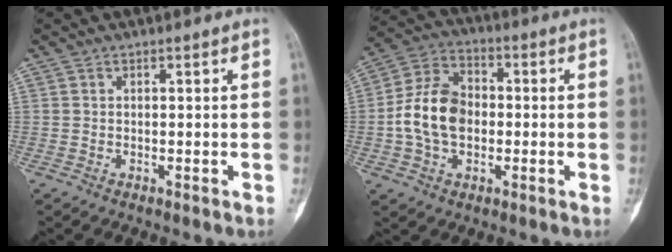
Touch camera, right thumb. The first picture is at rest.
{"total": 12.2, "force": [-1.0, 8.4, 8.7], "torque": [-0.152, 0.029, -0.026]}